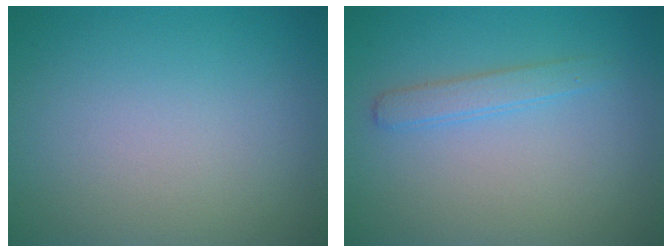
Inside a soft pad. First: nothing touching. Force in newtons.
{"total": 1.7, "press": 1.7, "slide": 0.1}